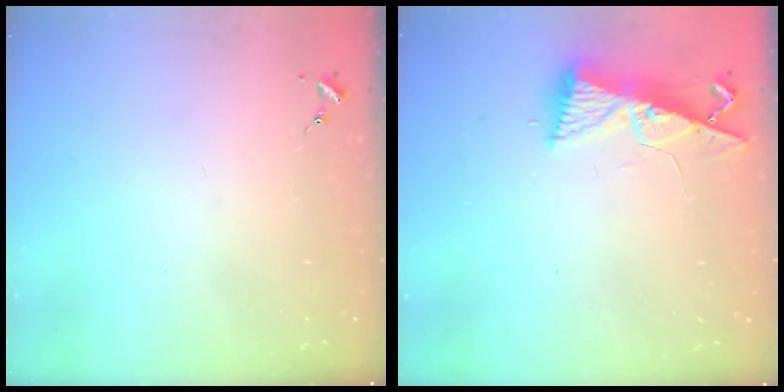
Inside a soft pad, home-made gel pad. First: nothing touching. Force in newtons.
{"total": 8.7, "press": 8.7, "slide": 0.8}